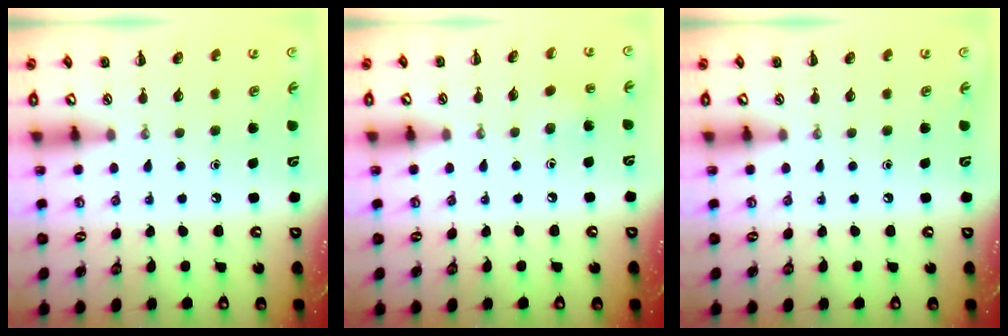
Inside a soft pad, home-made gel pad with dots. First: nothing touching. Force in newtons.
{"total": 5.7, "press": 5.5, "slide": 1.6}
{"total": 0.0}